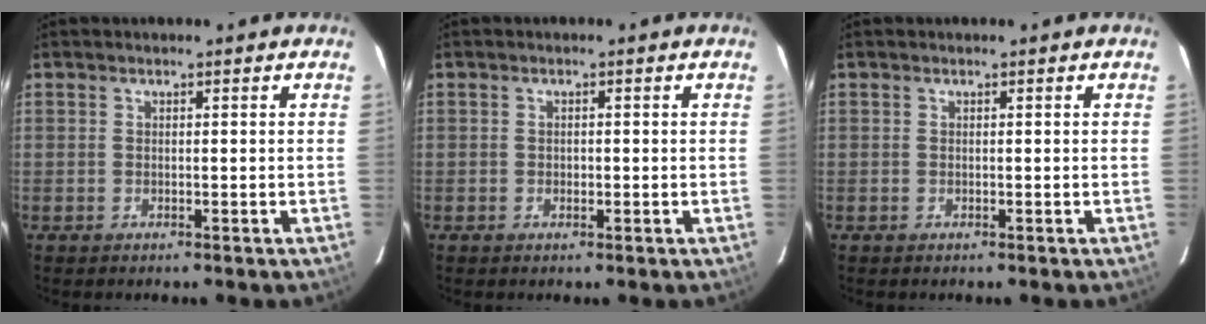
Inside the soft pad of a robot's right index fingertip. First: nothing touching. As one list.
[{"total": 0.9, "force": [-0.3, 0.7, 0.4], "torque": [-0.005, 0.000, -0.004]}, {"total": 0.0}]